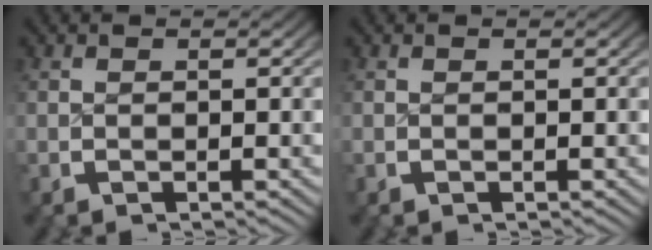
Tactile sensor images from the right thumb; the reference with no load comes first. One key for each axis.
{"total": 0.0}